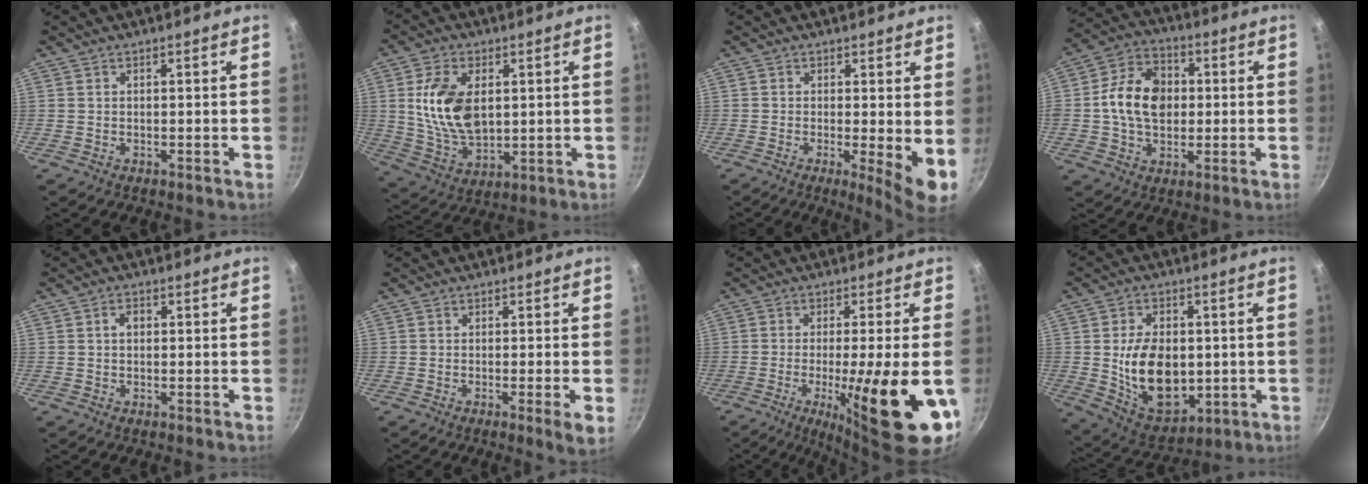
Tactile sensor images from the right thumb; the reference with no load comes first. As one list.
[{"total": 14.0, "force": [2.4, 8.5, 10.8], "torque": [-0.188, -0.017, 0.054]}, {"total": 6.9, "force": [-0.2, 1.5, 6.7], "torque": [-0.090, -0.019, -0.003]}, {"total": 13.4, "force": [0.5, 9.9, 9.0], "torque": [-0.130, 0.018, -0.006]}, {"total": 2.1, "force": [0.3, 1.6, 1.4], "torque": [-0.016, 0.006, 0.003]}, {"total": 3.7, "force": [-0.9, 0.2, 3.6], "torque": [-0.058, -0.007, -0.014]}, {"total": 18.8, "force": [-5.1, 3.5, 17.7], "torque": [-0.255, -0.006, -0.069]}, {"total": 16.6, "force": [-0.3, 11.1, 12.4], "torque": [-0.176, -0.013, 0.012]}]